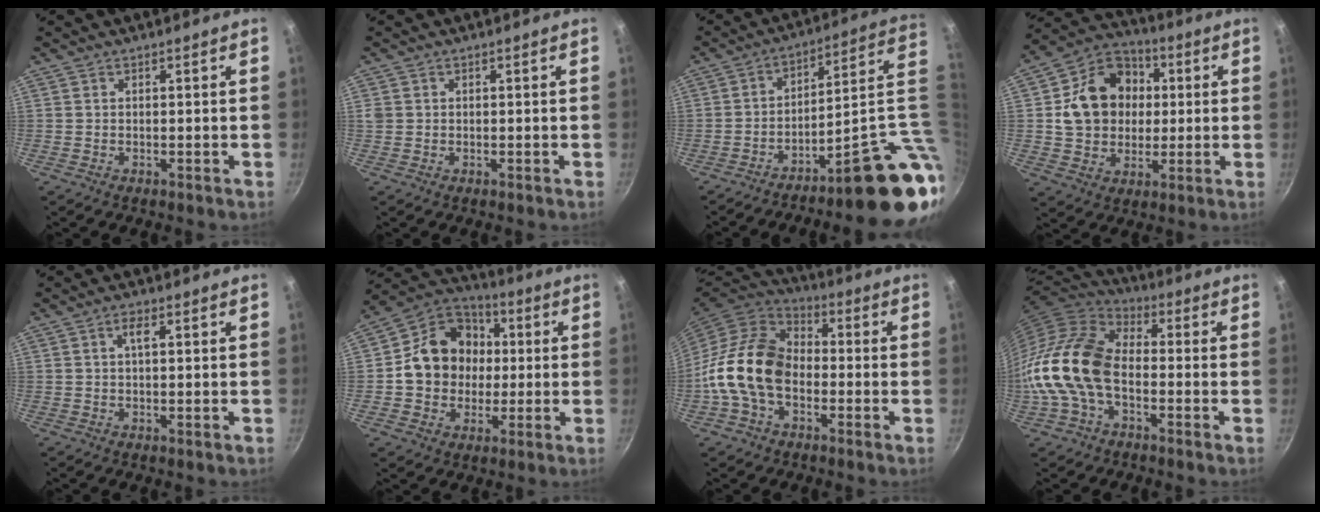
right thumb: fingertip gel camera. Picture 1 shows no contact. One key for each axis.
{"total": 1.3, "fx": 0.2, "fy": 1.3, "fz": 0.5, "tx": -0.008, "ty": 0.002, "tz": 0.002}
{"total": 20.7, "fx": -6.6, "fy": 5.3, "fz": 19.0, "tx": -0.201, "ty": 0.041, "tz": -0.088}
{"total": 16.2, "fx": 2.0, "fy": 13.5, "fz": 8.8, "tx": -0.116, "ty": 0.024, "tz": 0.030}
{"total": 2.1, "fx": 0.4, "fy": 0.6, "fz": 2.0, "tx": -0.043, "ty": 0.006, "tz": 0.005}
{"total": 15.8, "fx": 0.6, "fy": 13.6, "fz": 8.0, "tx": -0.099, "ty": 0.028, "tz": -0.003}
{"total": 15.8, "fx": -3.0, "fy": 10.9, "fz": 11.1, "tx": -0.174, "ty": 0.035, "tz": -0.074}
{"total": 15.6, "fx": -3.4, "fy": 9.8, "fz": 11.6, "tx": -0.206, "ty": 0.038, "tz": -0.083}